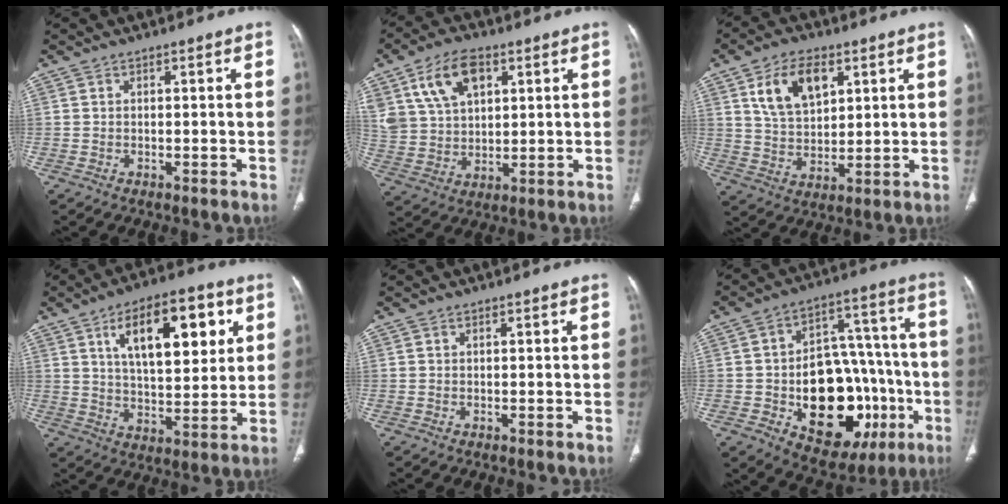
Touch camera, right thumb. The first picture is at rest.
{"total": 12.9, "force": [5.9, 8.0, 8.2], "torque": [-0.139, -0.011, 0.120]}
{"total": 11.3, "force": [4.8, 6.7, 7.8], "torque": [-0.117, -0.015, 0.094]}
{"total": 18.1, "force": [6.9, 8.1, 14.6], "torque": [-0.185, -0.015, 0.112]}
{"total": 0.0}
{"total": 26.1, "force": [-7.0, 16.0, 19.4], "torque": [-0.236, 0.042, -0.077]}